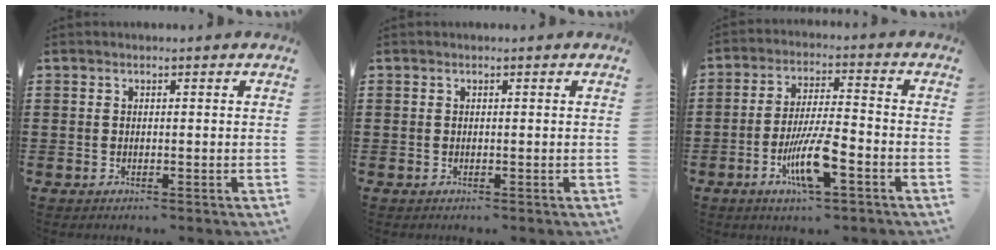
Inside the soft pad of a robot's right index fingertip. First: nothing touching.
{"total": 0.0}
{"total": 9.1, "force": [-3.8, 2.0, 8.0], "torque": [-0.161, -0.010, -0.069]}